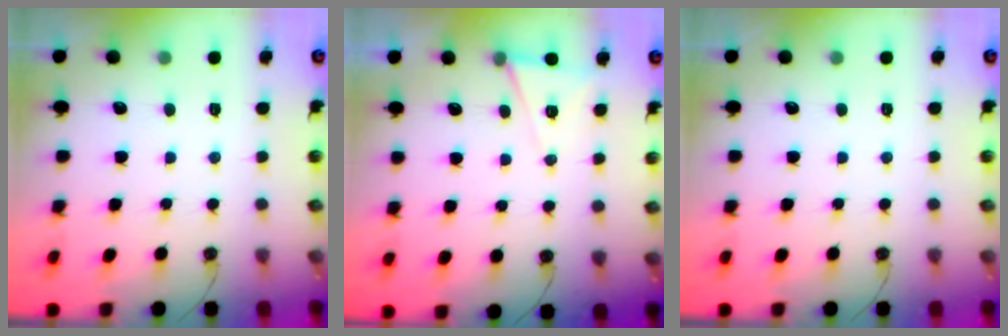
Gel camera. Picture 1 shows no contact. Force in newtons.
{"total": 6.7, "press": 4.7, "slide": 4.8}
{"total": 0.0}